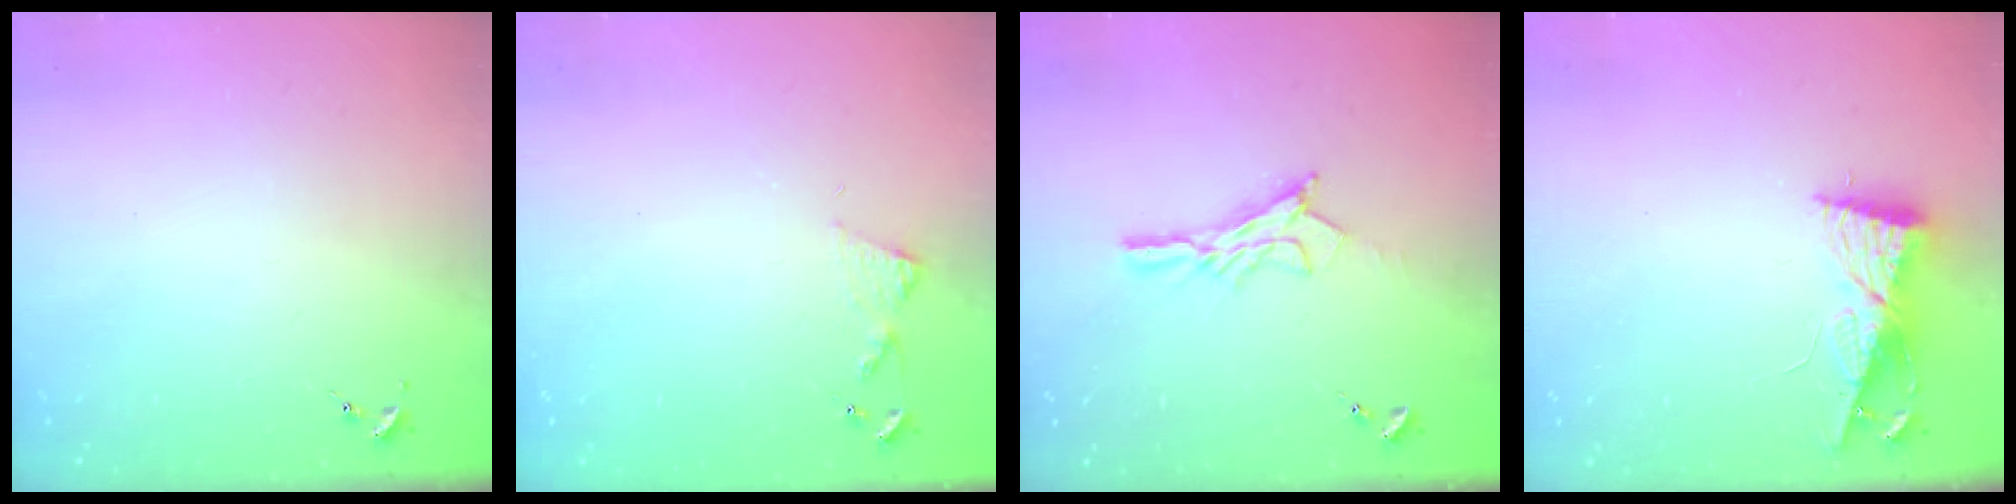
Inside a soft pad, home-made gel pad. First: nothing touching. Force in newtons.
{"total": 5.0, "press": 5.0, "slide": 0.6}
{"total": 11.6, "press": 11.6, "slide": 0.9}
{"total": 9.0, "press": 8.9, "slide": 0.8}